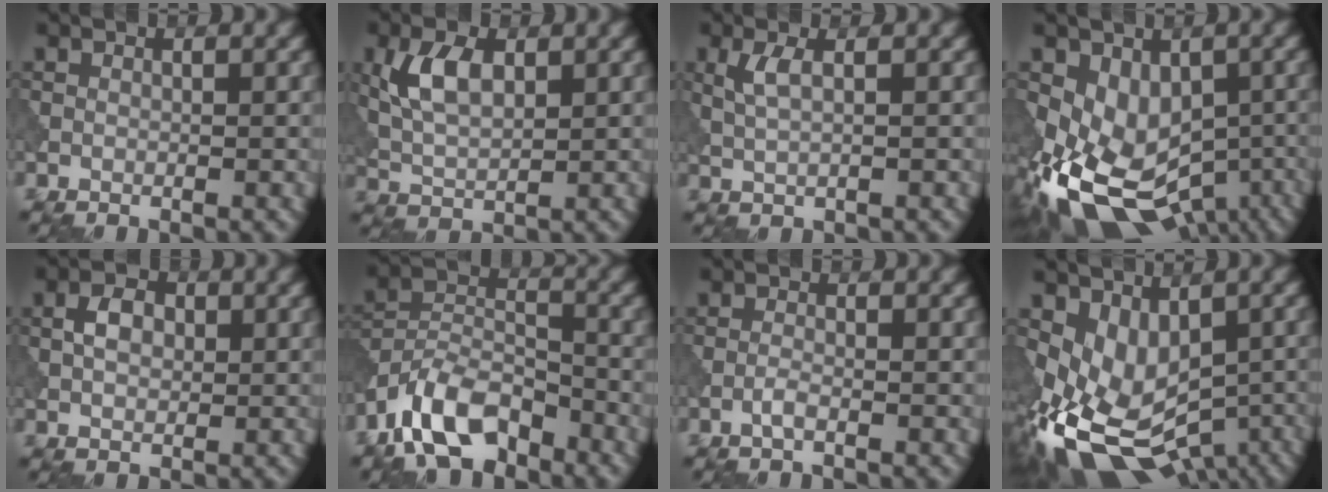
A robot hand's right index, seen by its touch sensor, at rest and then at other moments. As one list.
[{"total": 4.8, "force": [1.3, 2.6, 3.8], "torque": [-0.087, 0.006, 0.028]}, {"total": 2.0, "force": [0.6, 0.5, 1.9], "torque": [-0.044, 0.002, 0.014]}, {"total": 10.9, "force": [-4.0, 7.1, 7.3], "torque": [-0.123, -0.028, -0.048]}, {"total": 2.7, "force": [0.3, 1.8, 1.9], "torque": [-0.039, 0.006, 0.002]}, {"total": 7.6, "force": [-5.4, 3.4, 4.1], "torque": [-0.070, 0.004, -0.114]}, {"total": 1.1, "force": [-0.7, 0.2, 0.9], "torque": [-0.021, 0.003, -0.017]}, {"total": 10.2, "force": [-3.1, 6.4, 7.3], "torque": [-0.124, -0.034, -0.033]}]